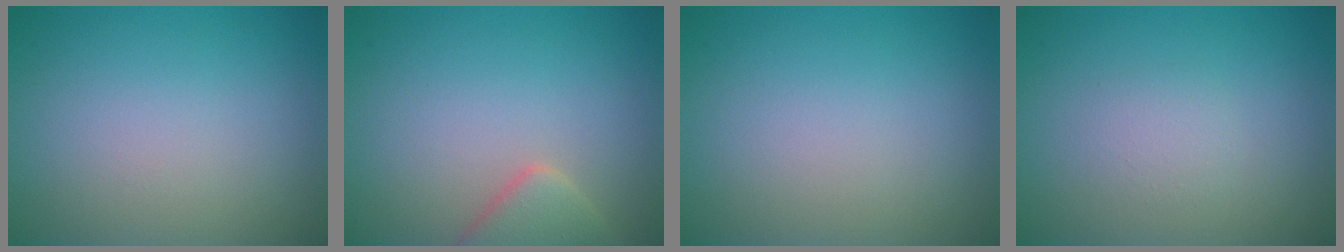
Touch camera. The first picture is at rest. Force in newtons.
{"total": 3.0, "press": 2.9, "slide": 0.3}
{"total": 0.0}
{"total": 1.2, "press": 1.2, "slide": 0.0}